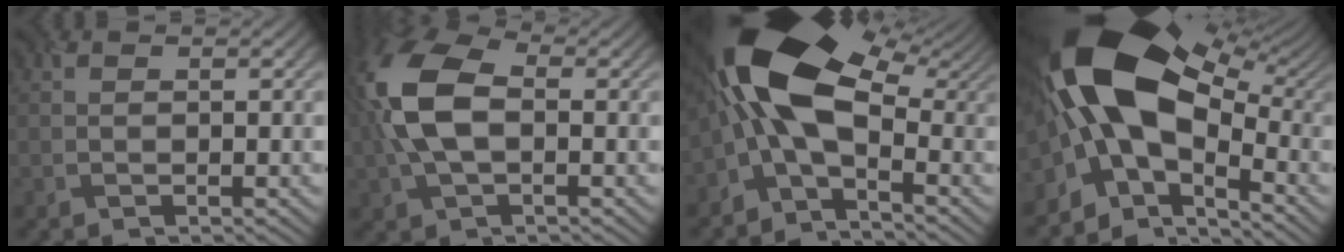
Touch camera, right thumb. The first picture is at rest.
{"total": 10.9, "force": [0.3, 6.1, 9.0], "torque": [-0.224, 0.017, -0.005]}
{"total": 14.4, "force": [-0.1, 7.2, 12.5], "torque": [-0.229, 0.007, -0.023]}
{"total": 16.9, "force": [-0.8, 9.5, 13.9], "torque": [-0.246, 0.006, -0.023]}